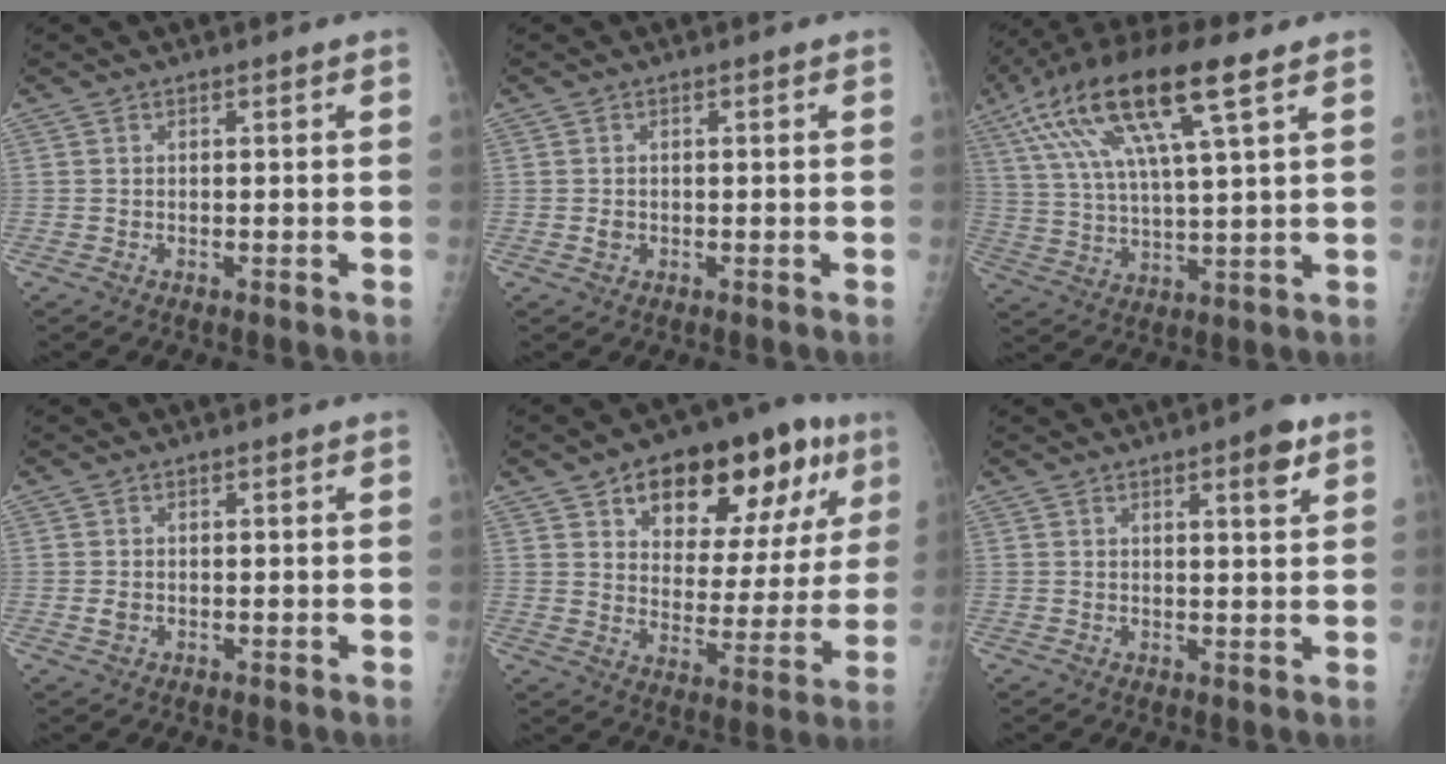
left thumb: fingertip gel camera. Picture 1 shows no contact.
{"total": 1.1, "force": [-0.3, 0.9, 0.5], "torque": [0.000, 0.002, -0.002]}
{"total": 18.7, "force": [9.0, 4.3, 15.8], "torque": [-0.314, -0.001, 0.163]}
{"total": 1.1, "force": [-0.2, 0.9, 0.7], "torque": [-0.006, 0.000, -0.001]}
{"total": 22.3, "force": [11.2, 11.2, 15.7], "torque": [-0.176, -0.015, 0.165]}
{"total": 4.2, "force": [2.4, 1.0, 3.3], "torque": [-0.040, -0.012, 0.030]}